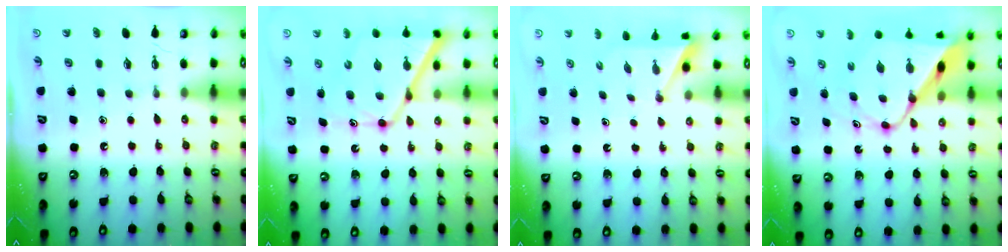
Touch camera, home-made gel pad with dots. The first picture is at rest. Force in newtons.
{"total": 14.0, "press": 13.9, "slide": 1.3}
{"total": 2.9, "press": 2.9, "slide": 0.2}
{"total": 12.4, "press": 12.4, "slide": 0.9}